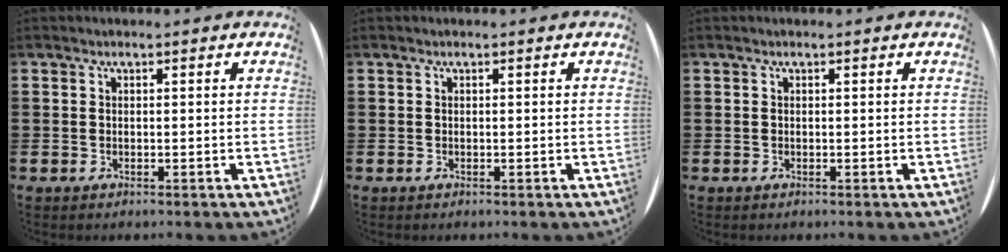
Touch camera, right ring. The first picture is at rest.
{"total": 0.0}
{"total": 0.0}